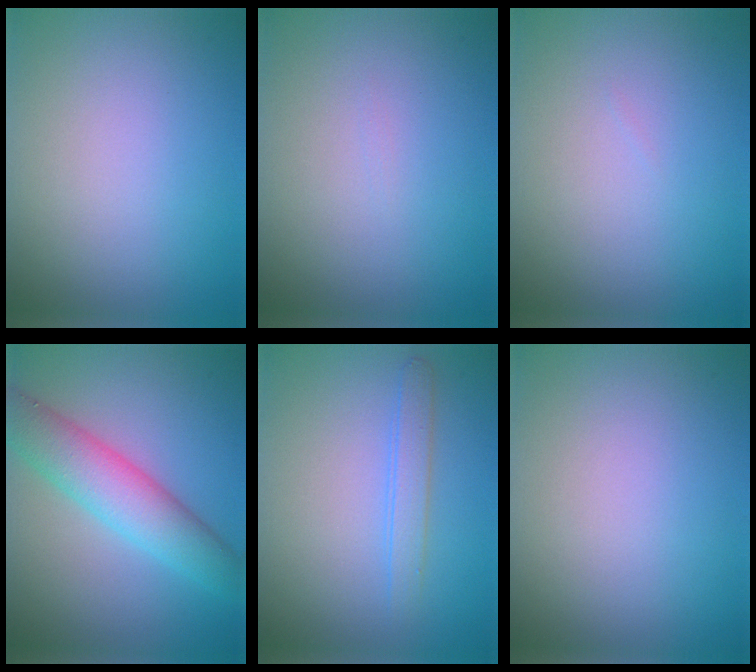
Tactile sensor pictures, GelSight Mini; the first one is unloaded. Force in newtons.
{"total": 0.0}
{"total": 0.0}
{"total": 5.9, "press": 5.9, "slide": 0.0}
{"total": 1.8, "press": 1.8, "slide": 0.1}
{"total": 0.0}